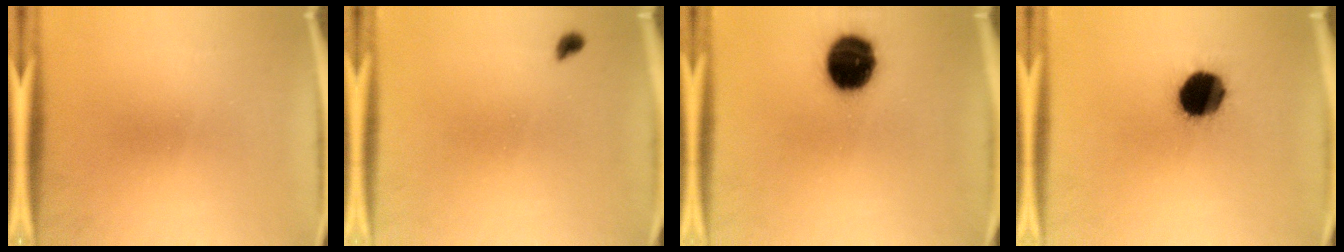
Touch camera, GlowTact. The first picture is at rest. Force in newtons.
{"total": 1.4}
{"total": 15.4}
{"total": 14.6}